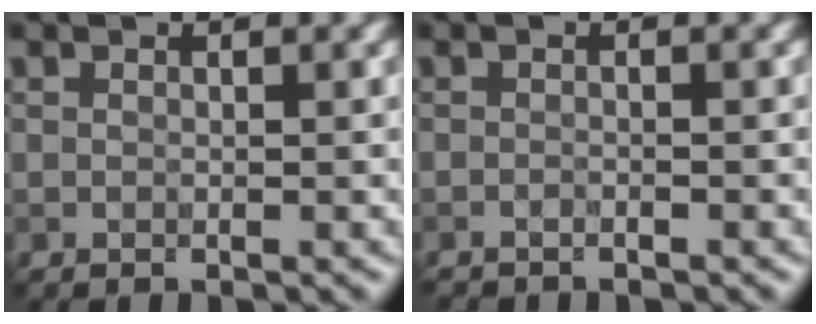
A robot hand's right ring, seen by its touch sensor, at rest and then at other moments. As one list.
[{"total": 1.1, "force": [-1.1, 0.2, 0.0], "torque": [0.004, -0.010, -0.021]}]